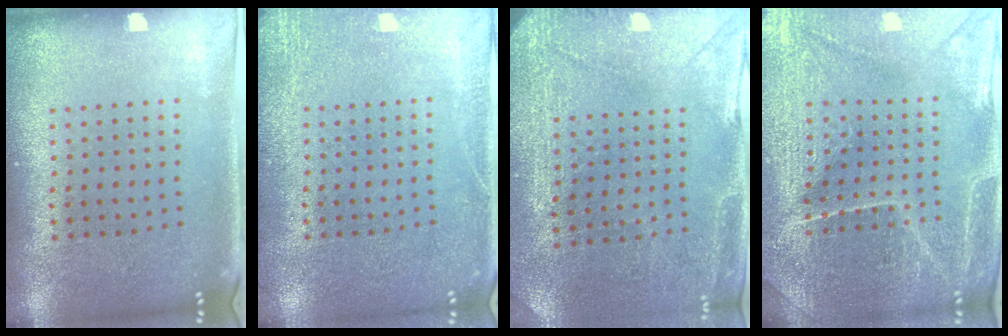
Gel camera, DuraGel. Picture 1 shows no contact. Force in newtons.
{"total": 2.8, "press": 2.7, "slide": 0.4}
{"total": 2.8, "press": 2.7, "slide": 0.9}
{"total": 4.3, "press": 4.2, "slide": 1.1}